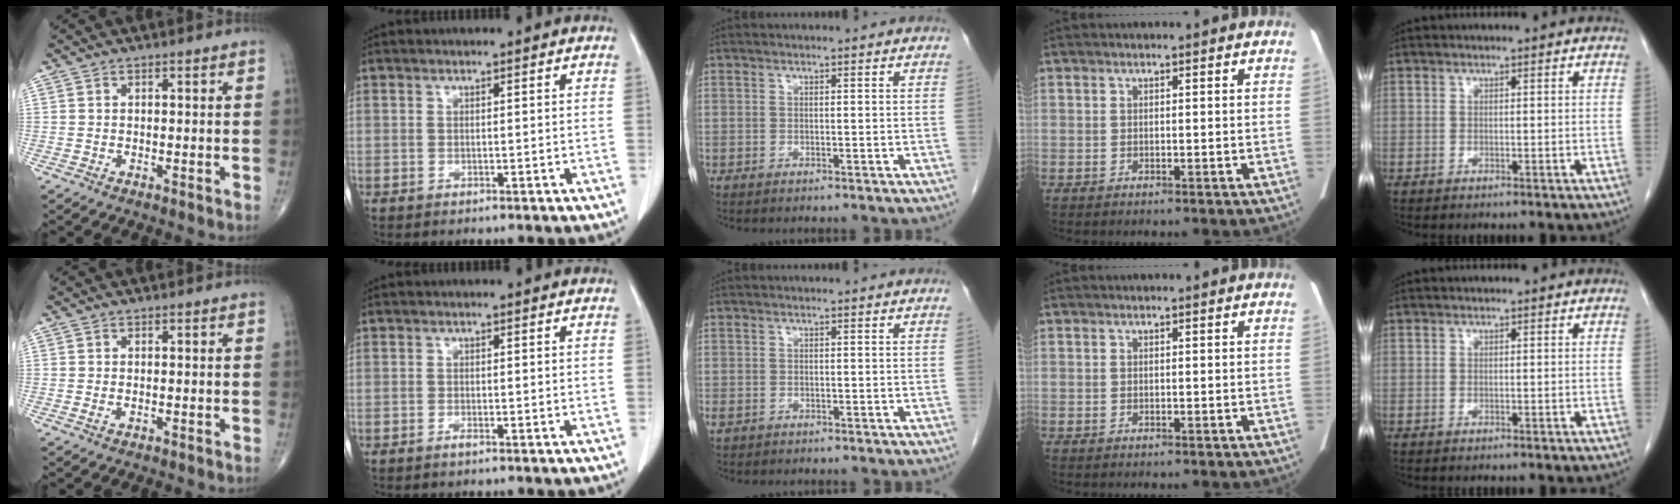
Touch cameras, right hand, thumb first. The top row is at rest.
{"thumb": {"total": 0.7, "force": [-0.1, 0.4, 0.6], "torque": [-0.014, -0.002, -0.002]}, "index": {"total": 0.7, "force": [-0.5, 0.1, 0.4], "torque": [-0.008, -0.001, -0.009]}, "middle": {"total": 0.8, "force": [-0.3, 0.6, 0.3], "torque": [-0.010, 0.002, -0.003]}}